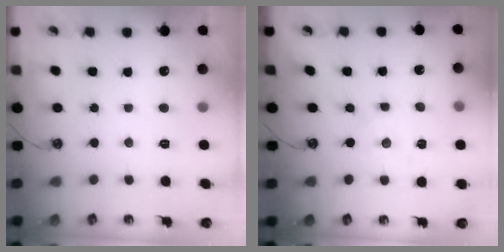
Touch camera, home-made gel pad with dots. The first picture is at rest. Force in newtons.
{"total": 0.0}